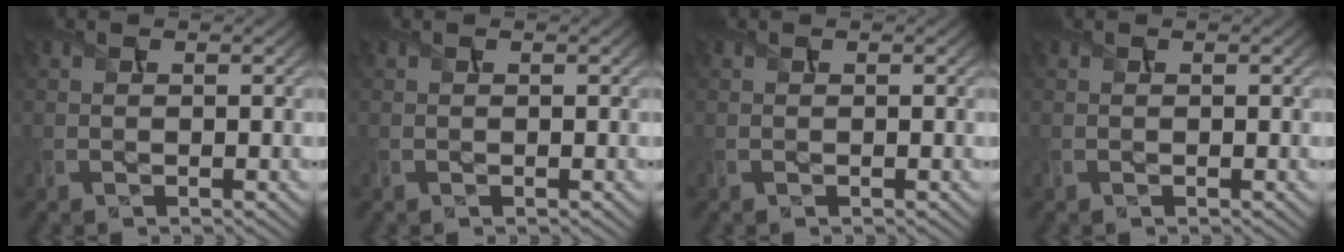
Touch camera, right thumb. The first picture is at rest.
{"total": 0.0}
{"total": 0.0}
{"total": 0.0}